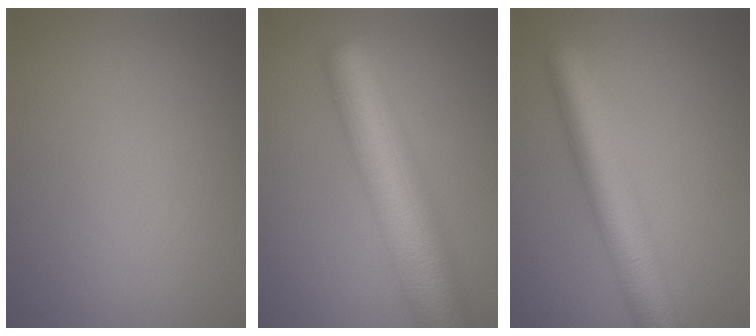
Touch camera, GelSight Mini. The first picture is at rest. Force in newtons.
{"total": 10.2, "press": 10.2, "slide": 0.2}
{"total": 6.2, "press": 6.2, "slide": 0.3}